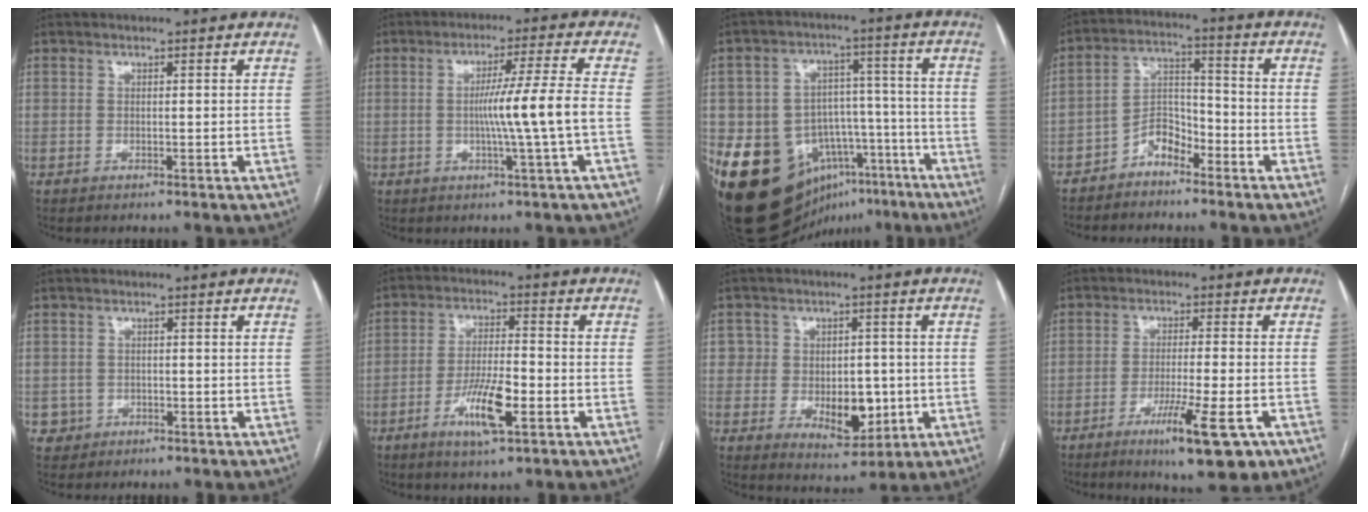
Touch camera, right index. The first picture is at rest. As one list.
[{"total": 8.1, "force": [-1.0, -2.2, 7.7], "torque": [-0.133, -0.001, -0.015]}, {"total": 19.6, "force": [-11.5, 13.7, 7.9], "torque": [-0.118, 0.073, -0.158]}, {"total": 5.4, "force": [-3.9, 2.6, 2.8], "torque": [-0.045, 0.017, -0.078]}, {"total": 1.9, "force": [-0.6, 1.8, -0.2], "torque": [0.009, 0.009, -0.011]}, {"total": 8.4, "force": [-3.6, 1.4, 7.5], "torque": [-0.145, -0.006, -0.062]}, {"total": 7.9, "force": [-1.2, 5.6, 5.5], "torque": [-0.062, 0.005, -0.008]}, {"total": 10.1, "force": [-5.2, 0.8, 8.6], "torque": [-0.138, -0.022, -0.077]}]